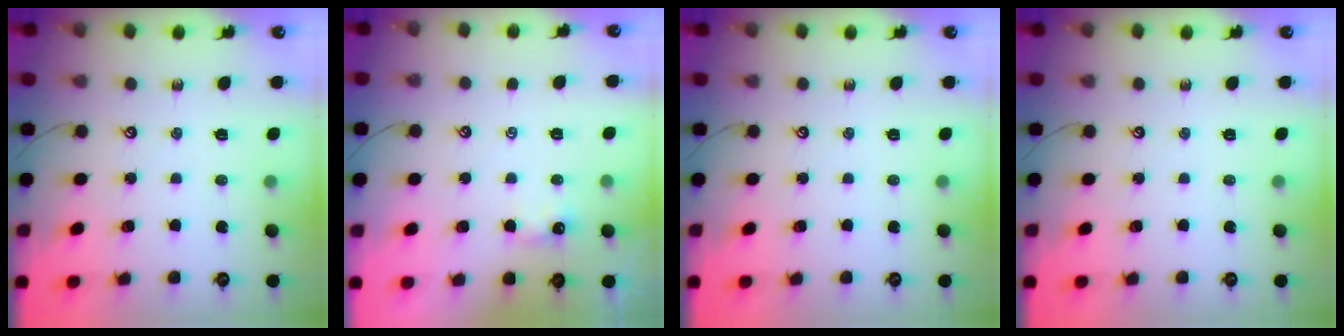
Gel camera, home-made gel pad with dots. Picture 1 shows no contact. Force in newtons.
{"total": 0.8, "press": 0.6, "slide": 0.5}
{"total": 0.0}
{"total": 0.0}